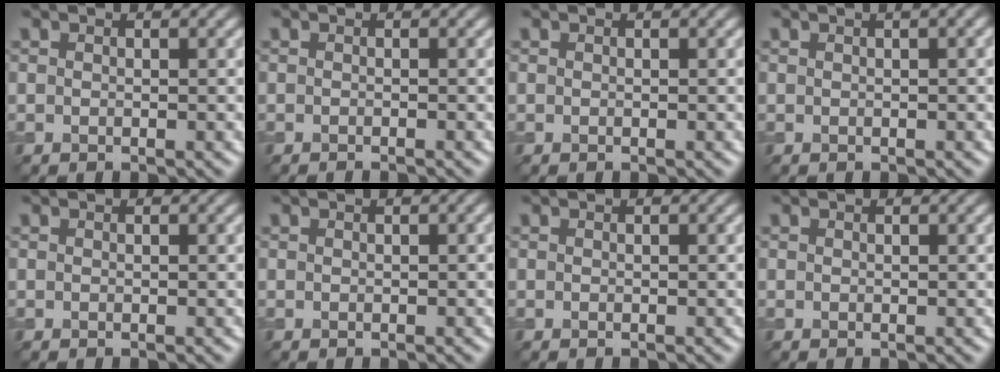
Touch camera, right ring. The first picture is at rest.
{"total": 0.8, "force": [-0.7, 0.1, 0.3], "torque": [0.002, -0.002, -0.012]}
{"total": 0.0}
{"total": 1.6, "force": [0.7, 0.4, 1.3], "torque": [-0.015, 0.009, 0.005]}
{"total": 0.0}
{"total": 0.6, "force": [0.1, 0.1, 0.6], "torque": [-0.006, 0.008, 0.003]}
{"total": 0.0}
{"total": 0.0}